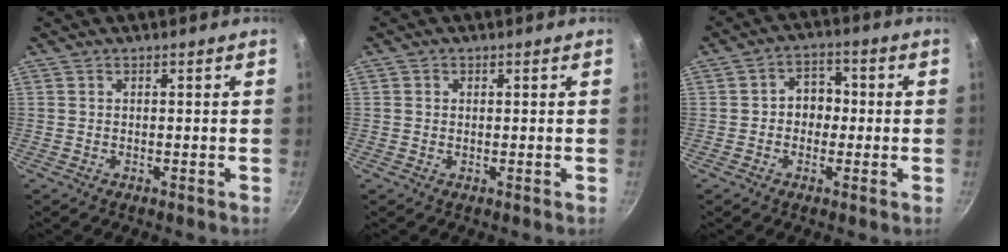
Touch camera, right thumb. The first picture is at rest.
{"total": 1.0, "force": [0.3, 0.9, 0.2], "torque": [-0.001, 0.000, 0.002]}
{"total": 5.5, "force": [-0.4, 4.6, 3.0], "torque": [-0.001, 0.015, -0.012]}